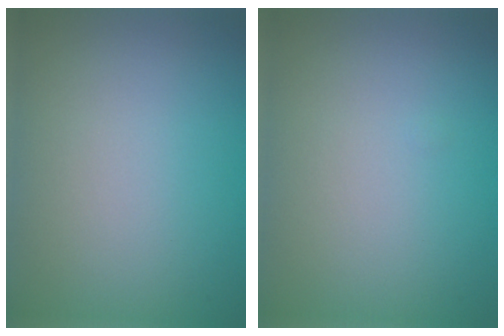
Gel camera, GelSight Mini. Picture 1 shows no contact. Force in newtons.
{"total": 0.0}